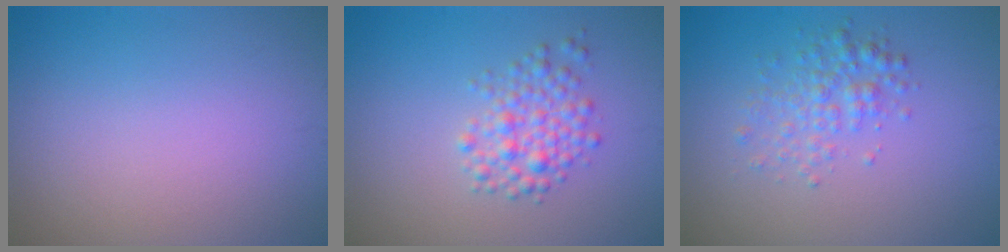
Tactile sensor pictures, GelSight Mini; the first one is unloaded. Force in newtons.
{"total": 2.8, "press": 2.8, "slide": 0.1}
{"total": 2.5, "press": 2.5, "slide": 0.1}